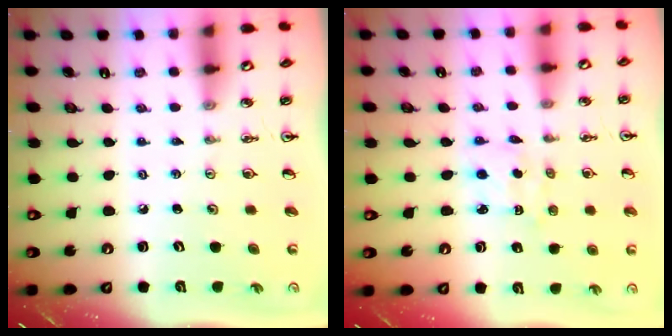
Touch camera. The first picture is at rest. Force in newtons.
{"total": 2.2, "press": 2.1, "slide": 0.5}